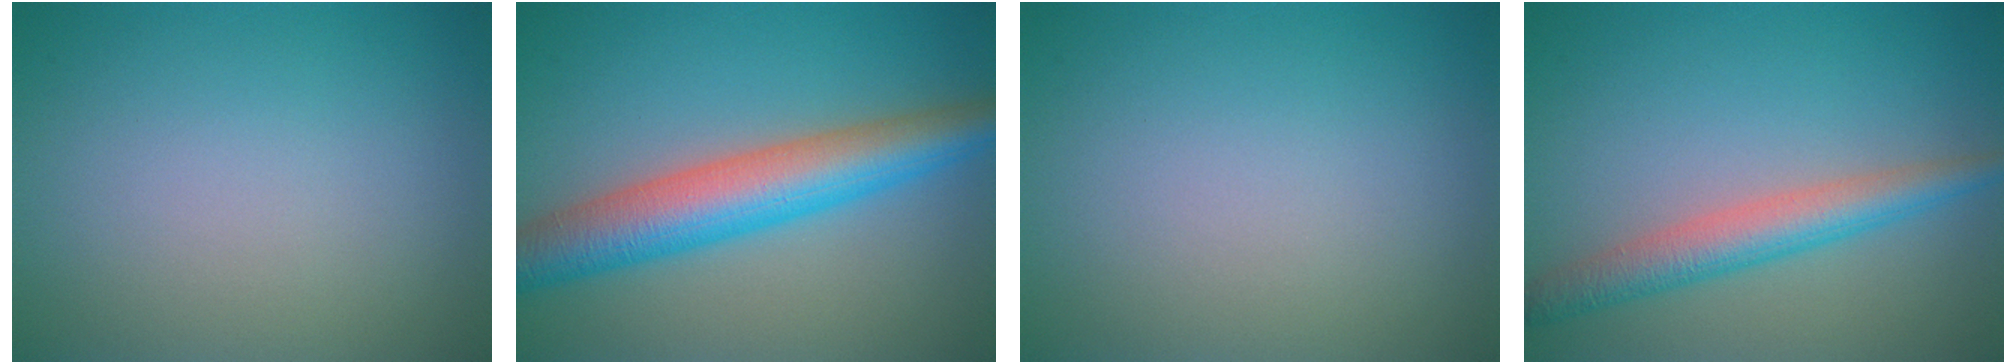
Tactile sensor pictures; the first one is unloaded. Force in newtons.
{"total": 7.5, "press": 7.5, "slide": 0.1}
{"total": 0.0}
{"total": 3.9, "press": 3.9, "slide": 0.1}